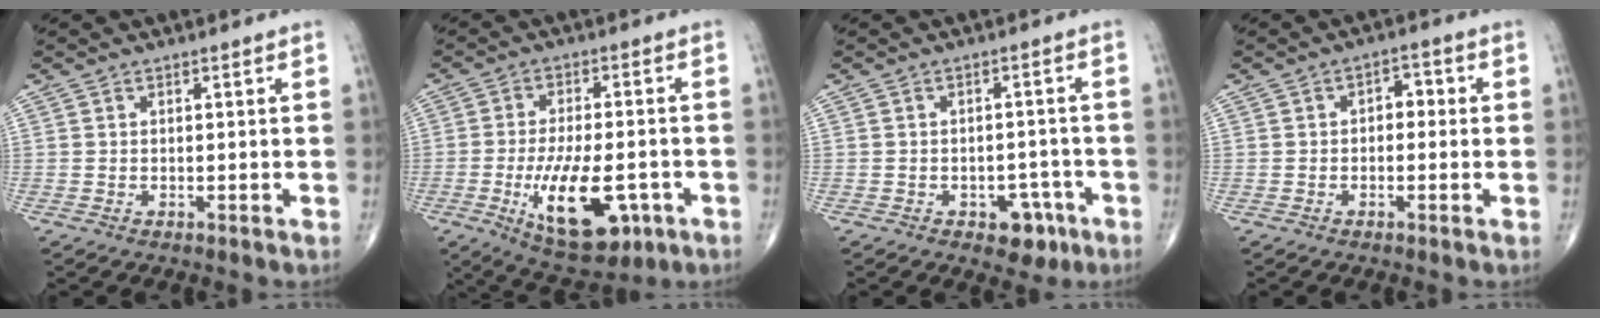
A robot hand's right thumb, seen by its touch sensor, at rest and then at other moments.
{"total": 15.4, "force": [-5.0, 6.8, 12.8], "torque": [-0.202, 0.005, -0.065]}
{"total": 5.6, "force": [-2.9, 3.6, 3.2], "torque": [-0.014, 0.021, -0.034]}
{"total": 3.5, "force": [0.1, 2.3, 2.6], "torque": [-0.017, 0.015, -0.007]}